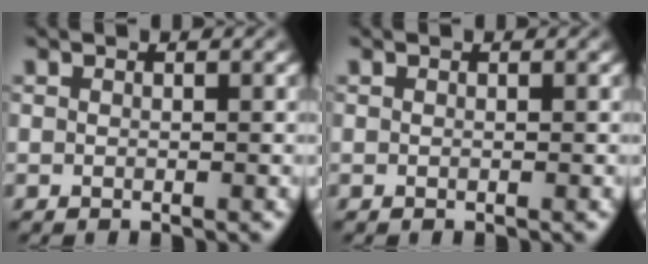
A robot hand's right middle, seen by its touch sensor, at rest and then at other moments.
{"total": 0.0}